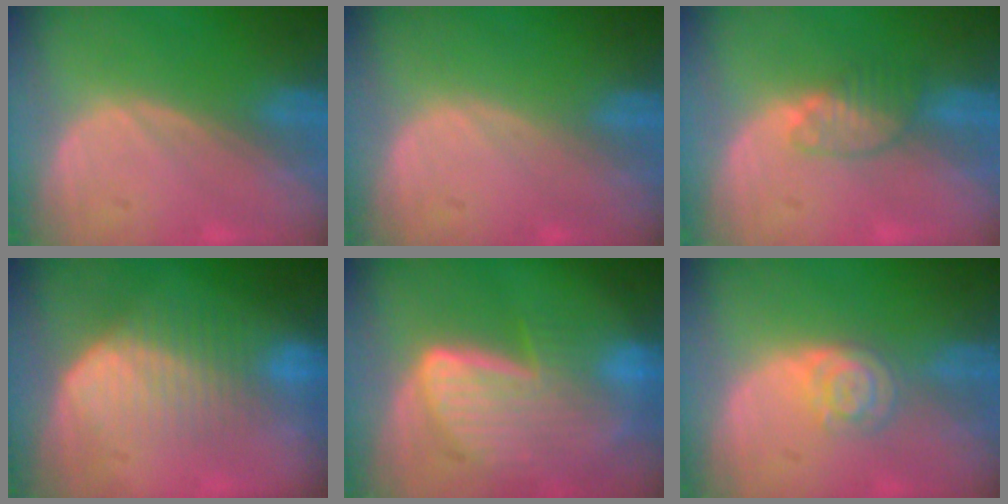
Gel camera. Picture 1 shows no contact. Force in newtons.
{"total": 0.0}
{"total": 3.4, "press": 3.3, "slide": 0.6}
{"total": 6.7, "press": 6.6, "slide": 1.4}
{"total": 9.3, "press": 8.0, "slide": 4.6}
{"total": 4.4, "press": 3.9, "slide": 2.0}